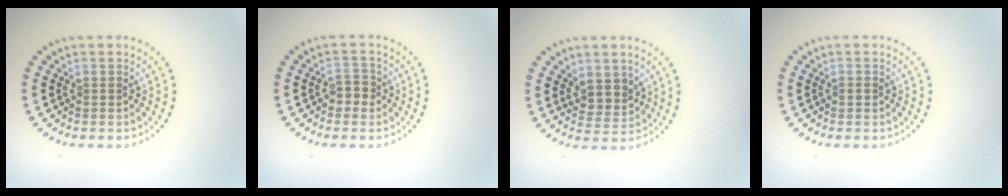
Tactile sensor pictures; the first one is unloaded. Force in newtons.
{"total": 1.8, "press": 1.7, "slide": 0.5}
{"total": 2.8, "press": 2.4, "slide": 1.4}
{"total": 0.8, "press": 0.8, "slide": 0.1}